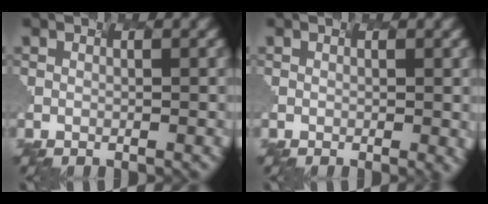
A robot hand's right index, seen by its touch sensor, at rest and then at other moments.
{"total": 1.0, "force": [-0.4, -0.2, 0.9], "torque": [-0.016, 0.001, 0.014]}